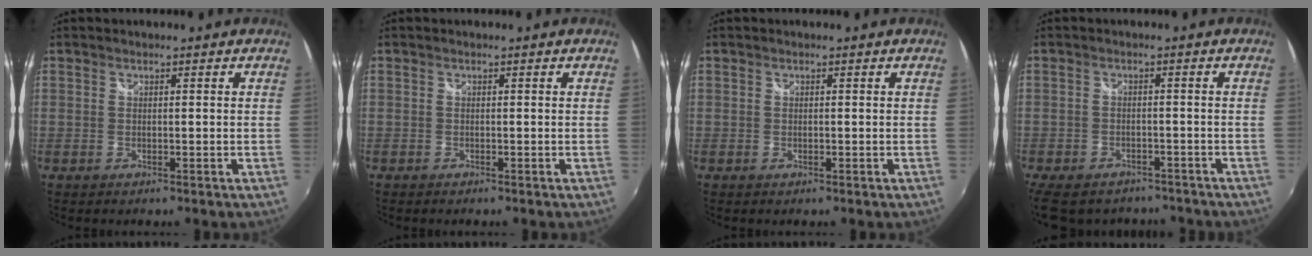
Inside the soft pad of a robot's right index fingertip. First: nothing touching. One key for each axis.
{"total": 0.6, "fx": -0.6, "fy": 0.2, "fz": -0.1, "tx": 0.000, "ty": -0.006, "tz": -0.013}
{"total": 0.0}
{"total": 13.3, "fx": -10.3, "fy": 6.5, "fz": 5.3, "tx": -0.135, "ty": -0.024, "tz": -0.152}